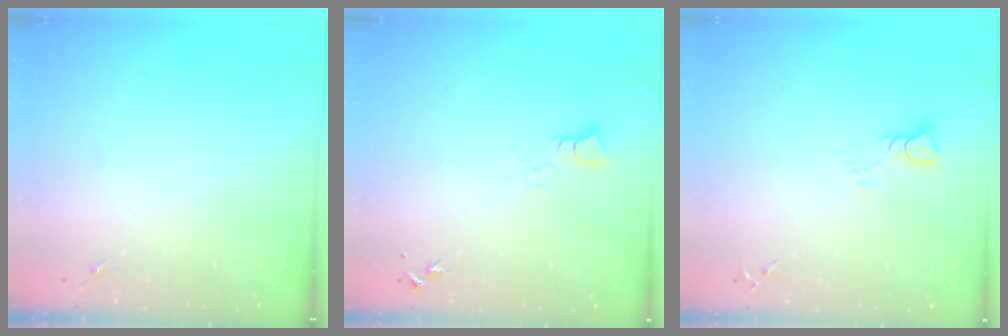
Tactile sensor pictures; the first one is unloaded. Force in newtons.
{"total": 2.2, "press": 2.2, "slide": 0.2}
{"total": 3.5, "press": 3.5, "slide": 0.2}